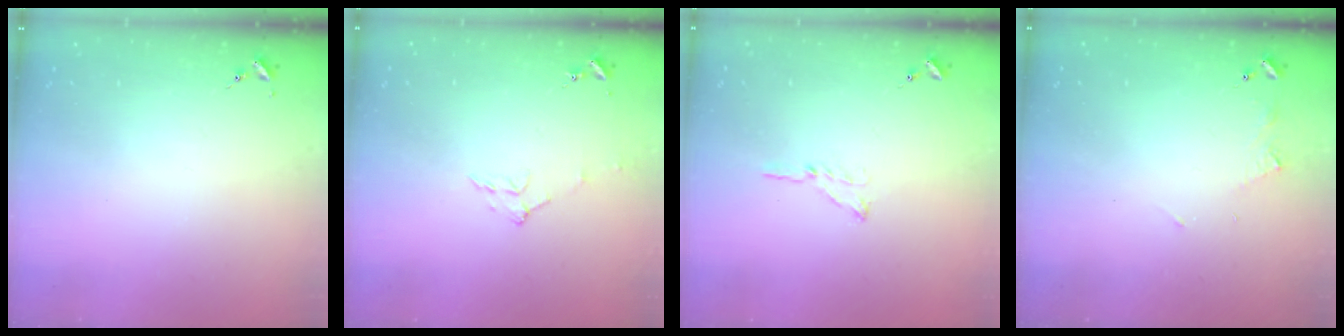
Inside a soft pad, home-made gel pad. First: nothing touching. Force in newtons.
{"total": 6.0, "press": 6.0, "slide": 0.7}
{"total": 4.8, "press": 4.8, "slide": 0.4}
{"total": 3.9, "press": 3.8, "slide": 0.5}